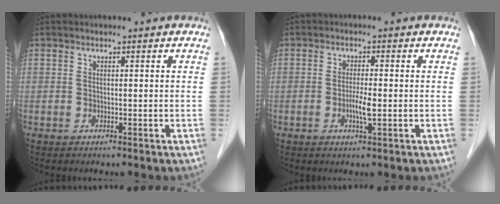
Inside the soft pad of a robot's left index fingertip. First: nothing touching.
{"total": 2.9, "force": [-0.7, 0.2, 2.8], "torque": [-0.055, -0.004, -0.012]}